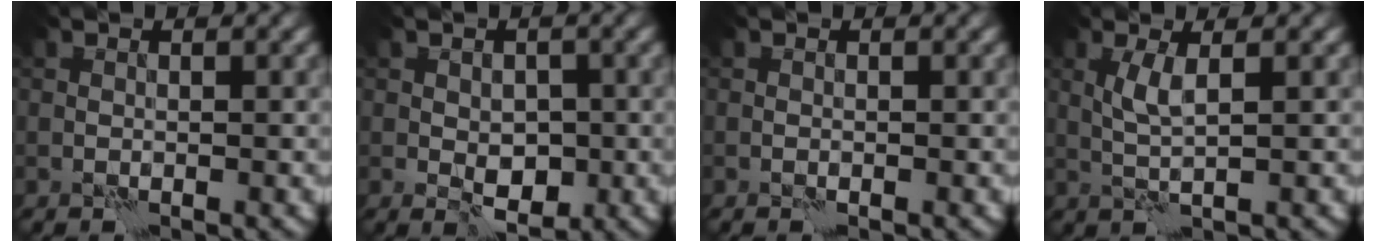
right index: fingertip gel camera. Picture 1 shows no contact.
{"total": 3.3, "force": [-0.7, 2.2, 2.3], "torque": [-0.030, -0.005, -0.012]}
{"total": 0.0}
{"total": 2.1, "force": [0.6, 0.1, 2.0], "torque": [-0.048, 0.005, 0.013]}